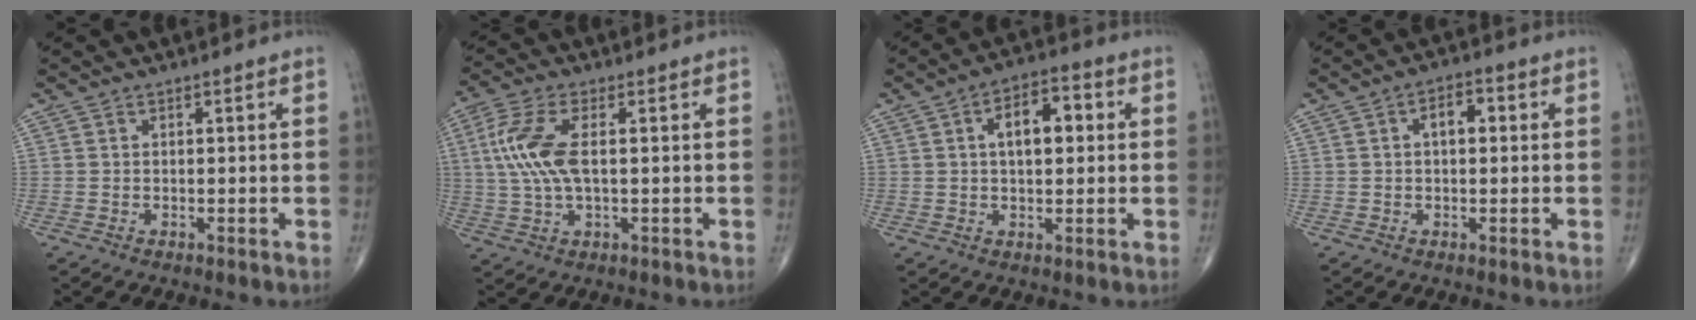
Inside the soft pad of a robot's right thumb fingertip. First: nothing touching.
{"total": 9.9, "force": [1.2, 4.1, 8.9], "torque": [-0.216, 0.010, 0.024]}
{"total": 8.2, "force": [1.5, 4.2, 6.9], "torque": [-0.091, 0.015, 0.018]}
{"total": 4.1, "force": [0.7, 2.3, 3.4], "torque": [-0.045, 0.012, 0.004]}